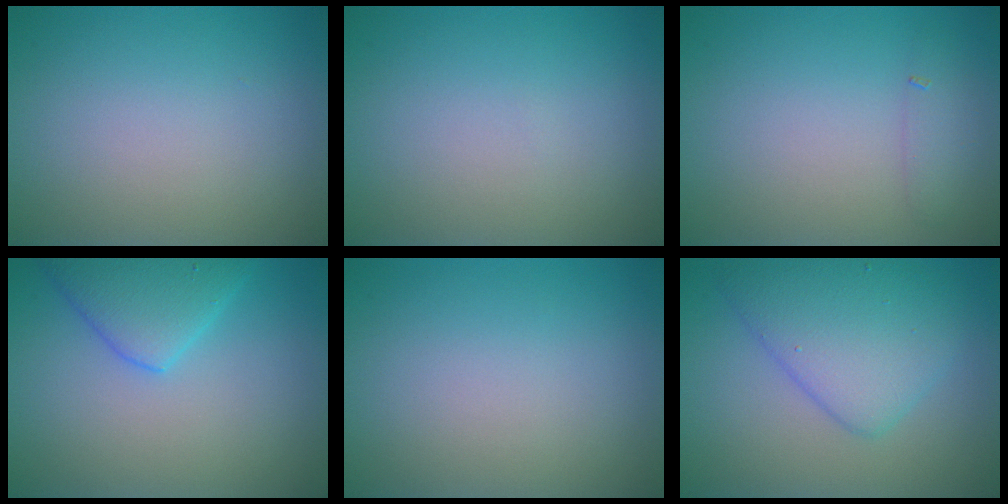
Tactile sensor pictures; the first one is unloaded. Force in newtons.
{"total": 0.0}
{"total": 1.3, "press": 1.3, "slide": 0.0}
{"total": 4.4, "press": 4.4, "slide": 0.2}
{"total": 0.0}
{"total": 5.5, "press": 5.5, "slide": 0.1}